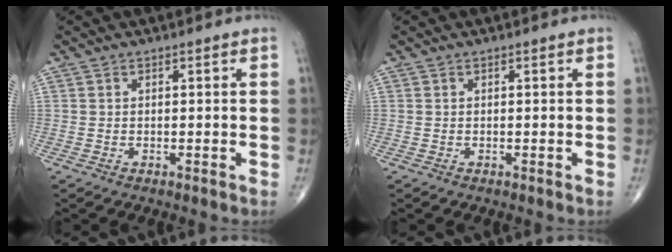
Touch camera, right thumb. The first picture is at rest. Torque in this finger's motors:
{"motor_torque": [0.21, 0.21, 0.00, 0.00, 0.01]}